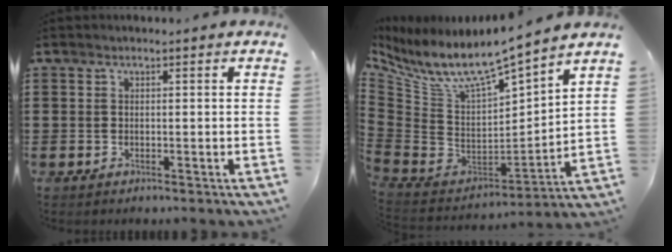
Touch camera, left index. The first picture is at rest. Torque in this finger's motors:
{"motor_torque": [2.14, 0.00, 0.23, 0.16]}